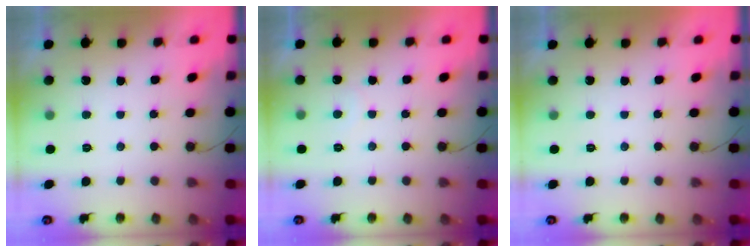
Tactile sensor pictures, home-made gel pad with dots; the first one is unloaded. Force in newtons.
{"total": 4.1, "press": 4.1, "slide": 0.4}
{"total": 1.7, "press": 1.7, "slide": 0.1}